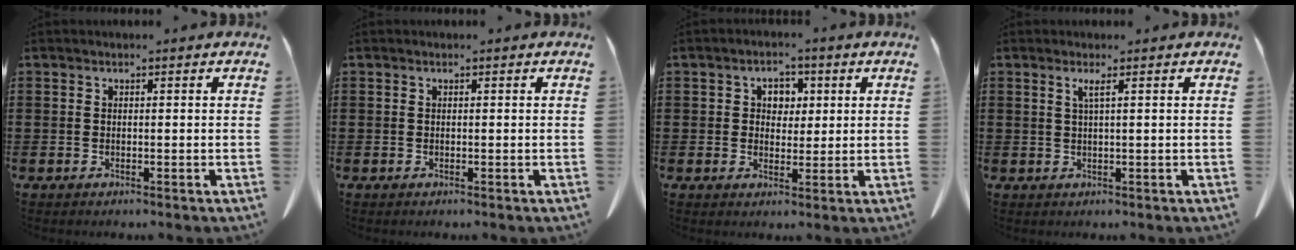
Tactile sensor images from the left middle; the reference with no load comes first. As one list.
[{"total": 0.0}, {"total": 3.3, "force": [1.1, 2.8, 1.5], "torque": [-0.033, 0.008, 0.014]}, {"total": 1.6, "force": [0.6, -0.3, 1.5], "torque": [-0.029, -0.003, 0.009]}]